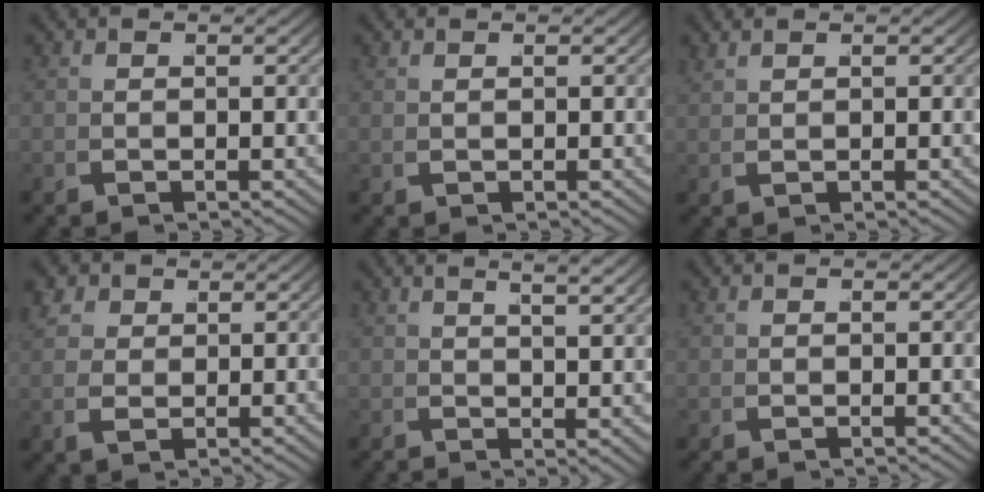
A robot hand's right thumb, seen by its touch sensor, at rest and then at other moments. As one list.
[{"total": 0.5, "force": [0.5, 0.1, 0.1], "torque": [-0.002, 0.003, 0.011]}, {"total": 1.1, "force": [1.1, -0.2, 0.3], "torque": [-0.004, 0.006, 0.023]}, {"total": 3.1, "force": [1.4, 2.4, 1.4], "torque": [-0.033, -0.002, 0.030]}, {"total": 3.5, "force": [2.4, 0.0, 2.5], "torque": [-0.027, 0.011, 0.037]}, {"total": 0.0}]